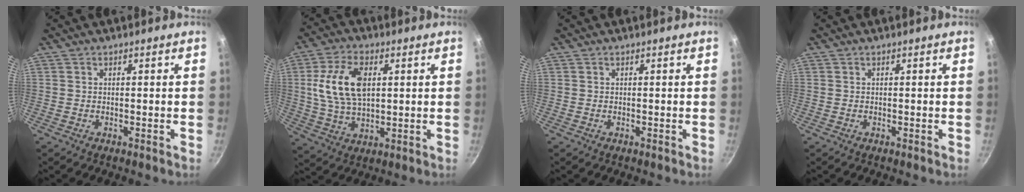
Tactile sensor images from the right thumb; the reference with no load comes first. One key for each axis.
{"total": 13.1, "fx": 2.6, "fy": 7.6, "fz": 10.3, "tx": -0.183, "ty": -0.001, "tz": 0.047}
{"total": 0.0}
{"total": 0.0}